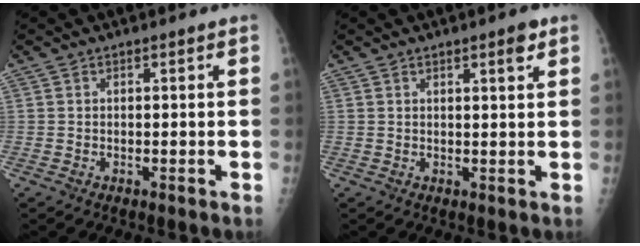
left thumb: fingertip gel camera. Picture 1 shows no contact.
{"total": 2.7, "force": [1.6, 0.5, 2.1], "torque": [-0.025, -0.009, 0.022]}